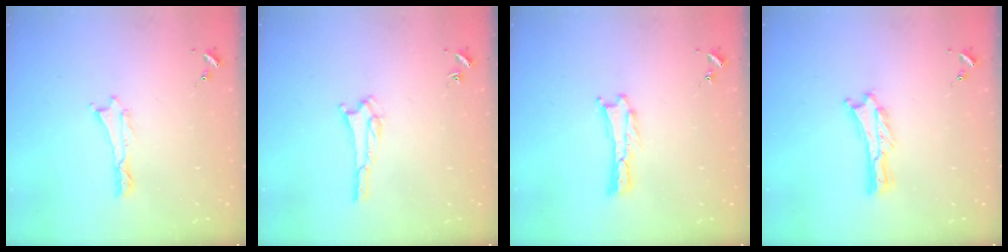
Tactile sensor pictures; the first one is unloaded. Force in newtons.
{"total": 1.9, "press": 1.9, "slide": 0.2}
{"total": 0.0}
{"total": 0.0}